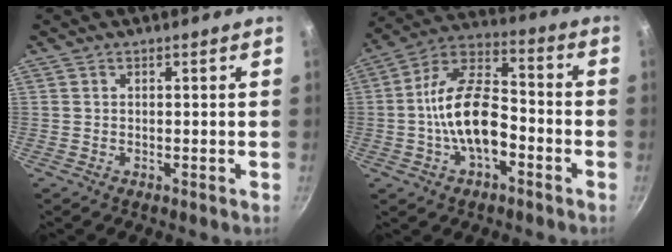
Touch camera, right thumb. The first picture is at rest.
{"total": 15.3, "force": [-3.8, 8.3, 12.4], "torque": [-0.196, 0.049, -0.082]}